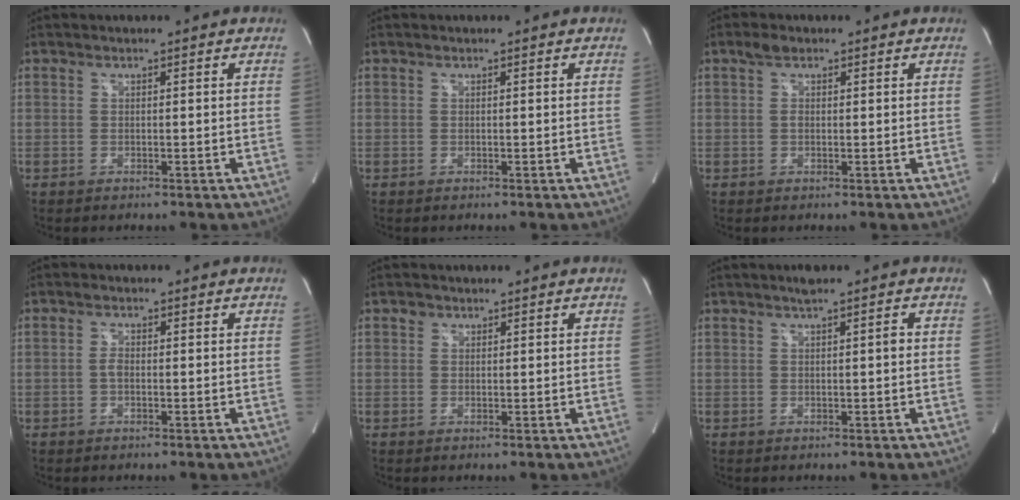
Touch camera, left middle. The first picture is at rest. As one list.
[{"total": 0.0}, {"total": 1.8, "force": [0.9, 1.0, 1.1], "torque": [-0.033, 0.011, 0.018]}, {"total": 1.2, "force": [-0.3, 0.4, 1.0], "torque": [-0.026, 0.000, -0.005]}, {"total": 0.9, "force": [0.5, 0.7, 0.1], "torque": [0.004, 0.001, 0.006]}, {"total": 2.1, "force": [0.7, 0.3, 2.0], "torque": [-0.035, 0.011, 0.013]}]